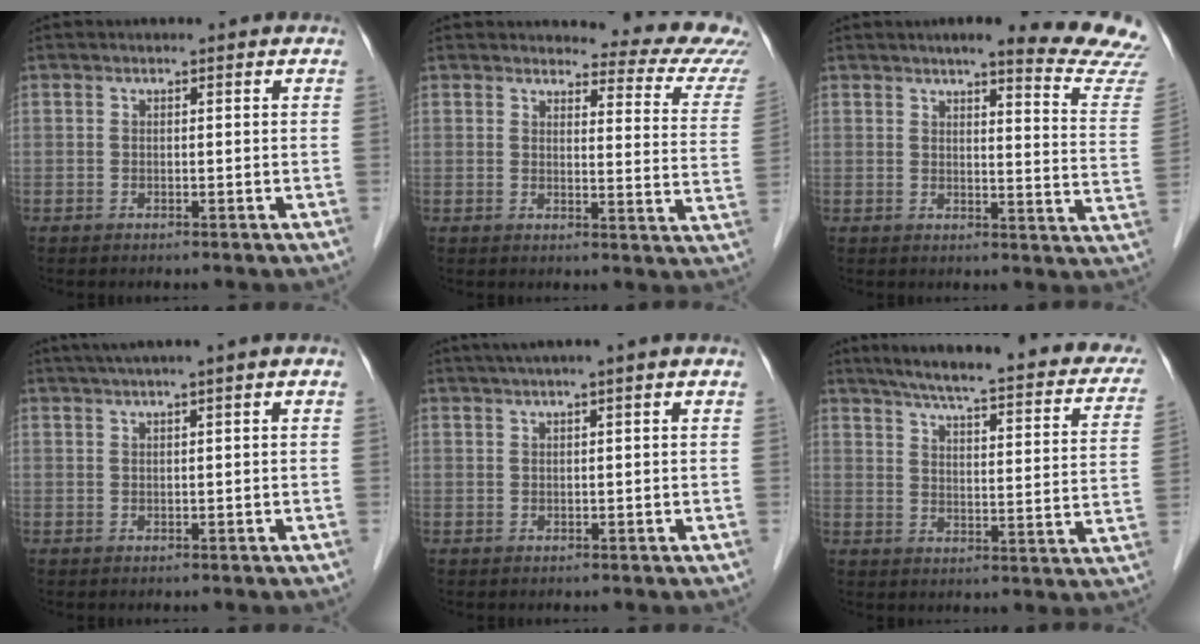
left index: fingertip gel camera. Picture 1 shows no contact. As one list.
[{"total": 13.6, "force": [13.1, 1.8, 3.2], "torque": [-0.010, -0.086, 0.113]}, {"total": 15.0, "force": [14.1, -0.4, 5.0], "torque": [-0.049, -0.090, 0.141]}, {"total": 4.7, "force": [2.7, -0.3, 3.9], "torque": [-0.069, 0.023, 0.046]}, {"total": 4.3, "force": [2.5, -0.4, 3.5], "torque": [-0.061, 0.022, 0.043]}, {"total": 27.2, "force": [22.4, 4.2, 15.0], "torque": [-0.208, -0.013, 0.267]}]